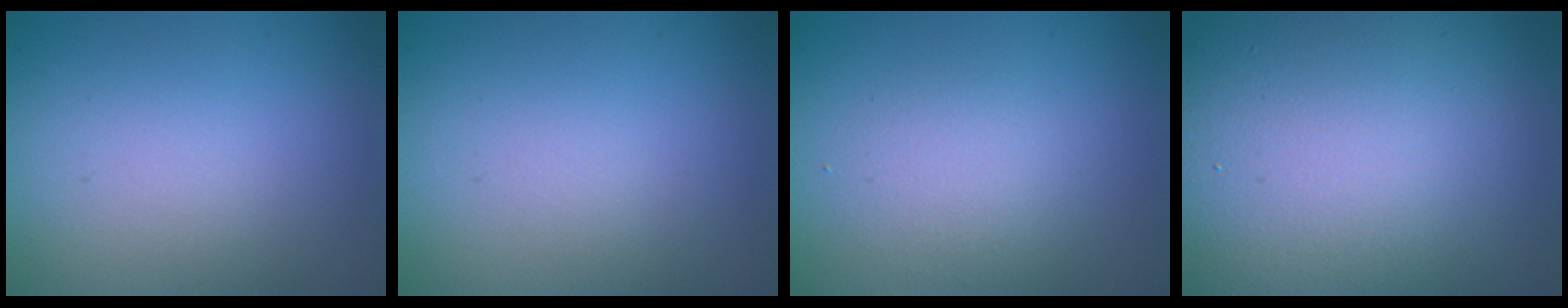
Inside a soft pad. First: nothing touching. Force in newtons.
{"total": 0.0}
{"total": 2.1, "press": 2.1, "slide": 0.2}
{"total": 15.1, "press": 15.1, "slide": 0.9}